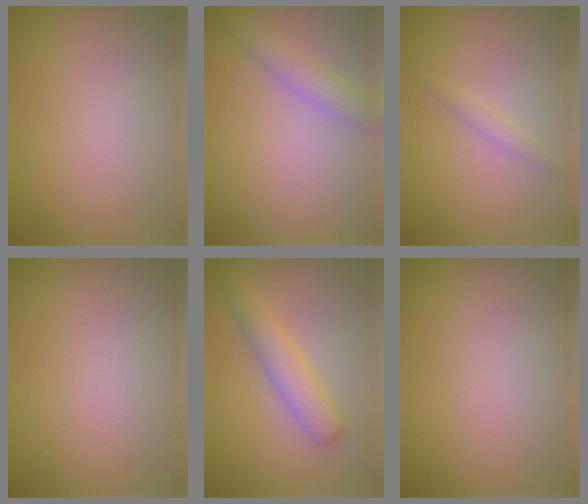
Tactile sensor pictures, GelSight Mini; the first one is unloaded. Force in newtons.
{"total": 2.4, "press": 2.4, "slide": 0.1}
{"total": 1.1, "press": 1.1, "slide": 0.0}
{"total": 0.0}
{"total": 3.2, "press": 3.2, "slide": 0.1}
{"total": 0.0}